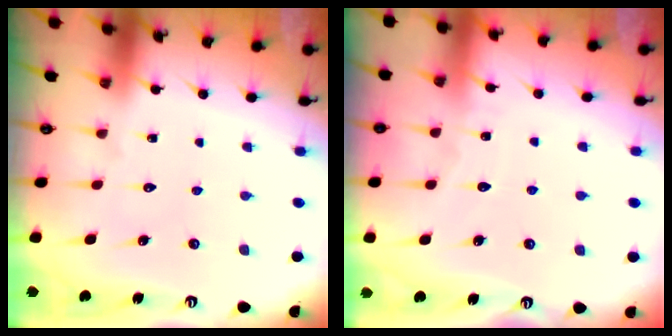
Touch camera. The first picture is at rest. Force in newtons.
{"total": 3.5, "press": 3.5, "slide": 0.3}